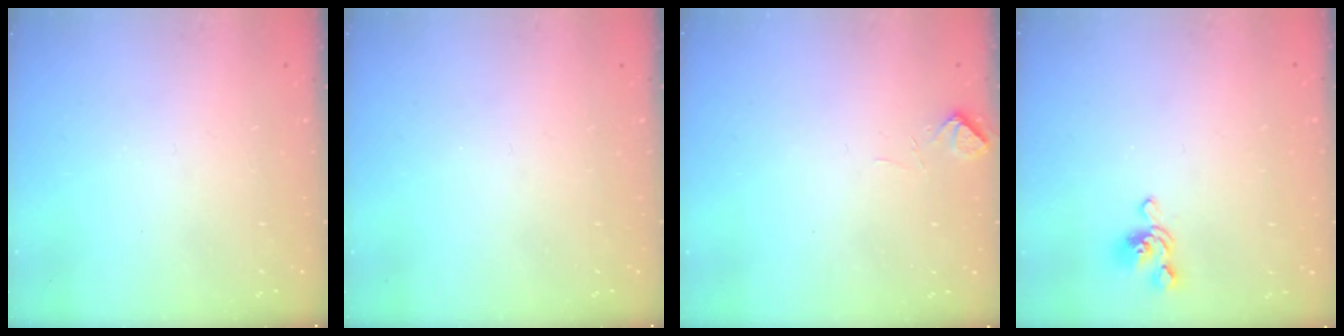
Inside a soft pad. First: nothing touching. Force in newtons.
{"total": 0.0}
{"total": 2.7, "press": 2.6, "slide": 0.6}
{"total": 1.5, "press": 1.2, "slide": 1.0}